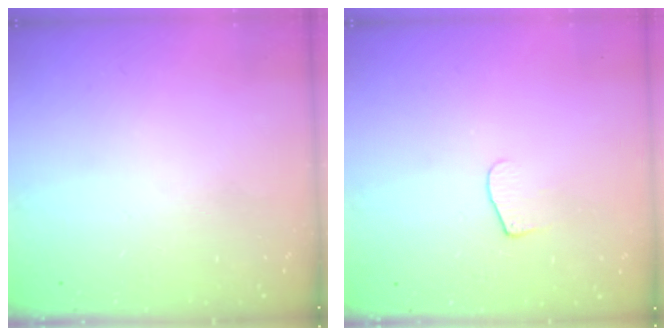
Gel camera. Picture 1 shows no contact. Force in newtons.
{"total": 6.2, "press": 6.2, "slide": 0.7}